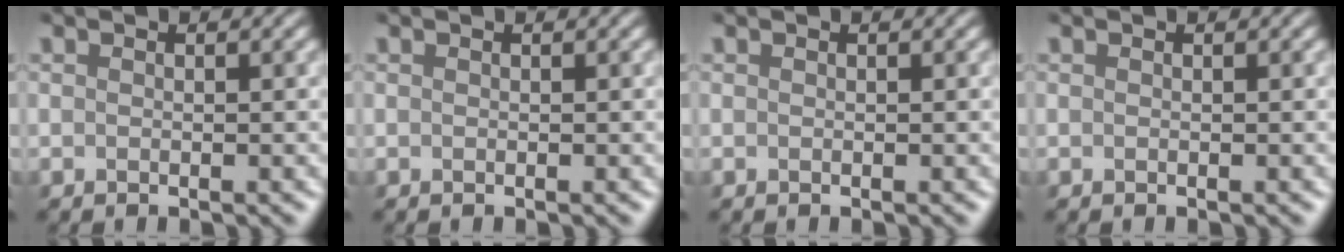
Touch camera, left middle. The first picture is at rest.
{"total": 0.0}
{"total": 0.0}
{"total": 0.0}